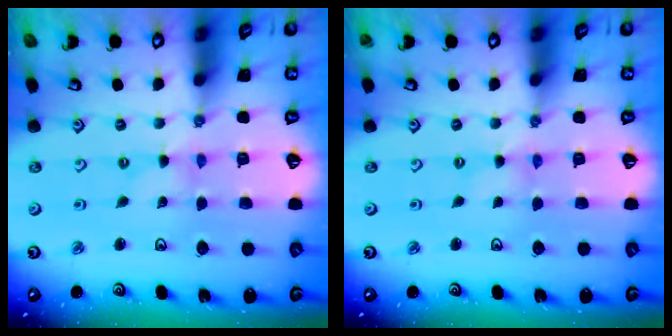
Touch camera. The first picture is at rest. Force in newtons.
{"total": 0.0}